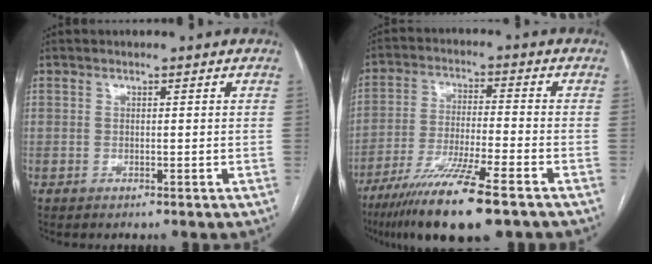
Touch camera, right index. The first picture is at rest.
{"total": 14.3, "force": [-9.6, 0.5, 10.6], "torque": [-0.200, -0.041, -0.166]}